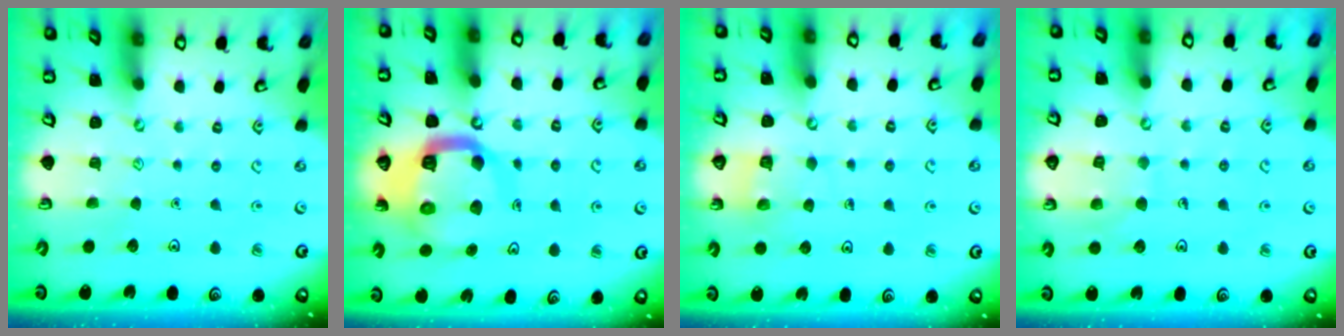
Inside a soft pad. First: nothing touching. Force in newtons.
{"total": 14.4, "press": 14.3, "slide": 1.7}
{"total": 6.1, "press": 6.1, "slide": 0.4}
{"total": 7.1, "press": 7.1, "slide": 0.5}